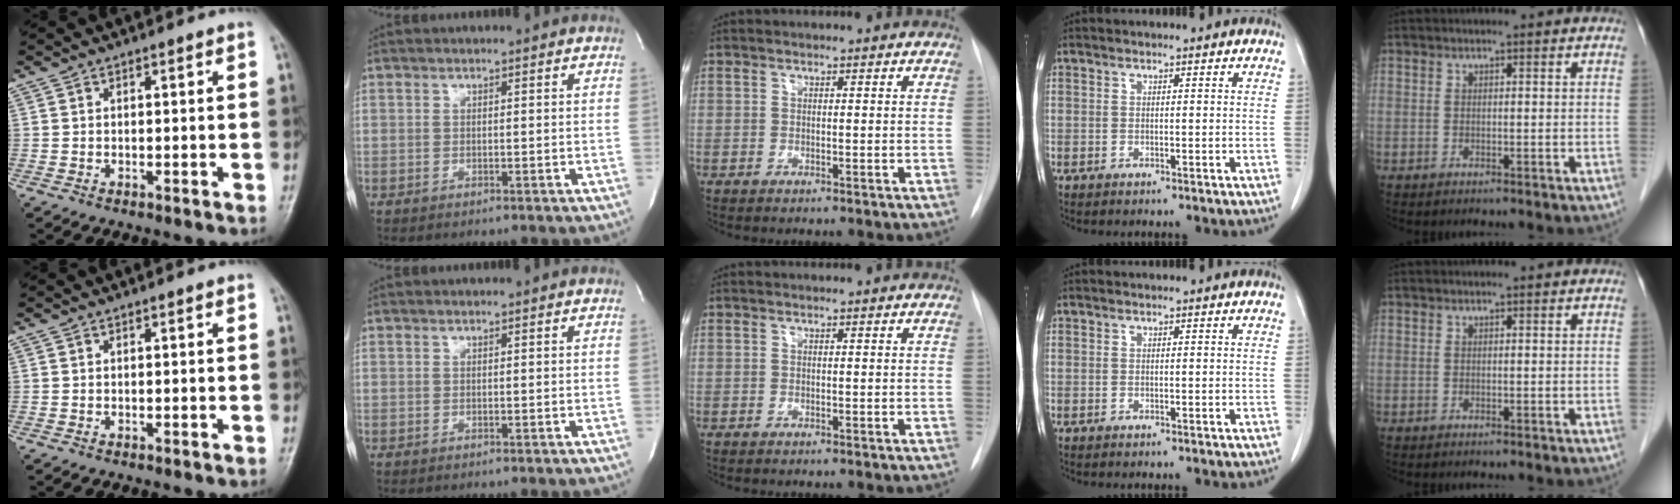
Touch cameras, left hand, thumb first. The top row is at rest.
{}